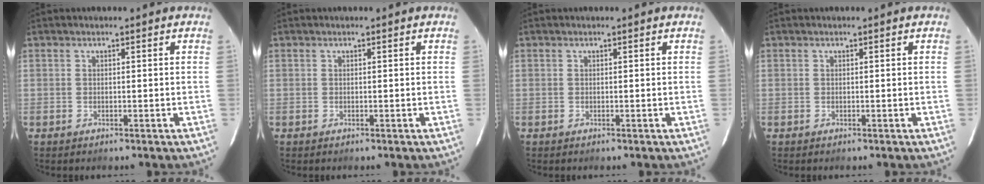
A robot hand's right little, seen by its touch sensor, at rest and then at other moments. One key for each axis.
{"total": 0.0}
{"total": 0.0}
{"total": 0.0}